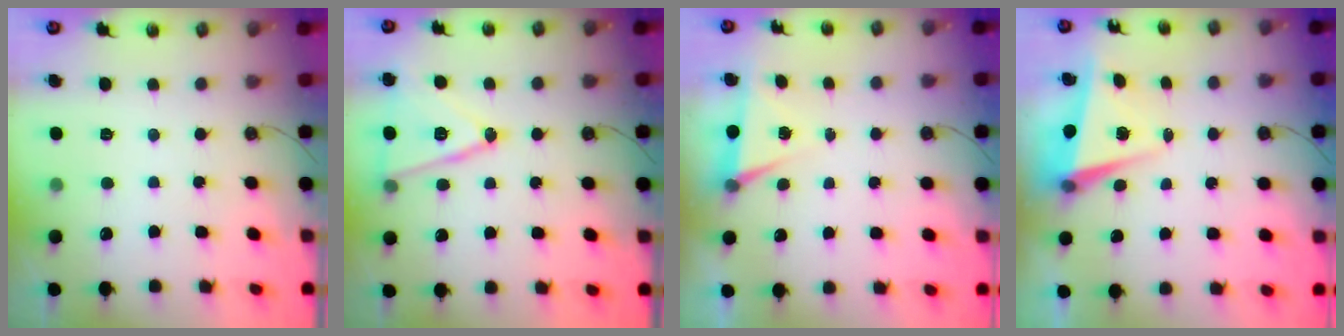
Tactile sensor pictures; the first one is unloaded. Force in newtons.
{"total": 14.8, "press": 14.4, "slide": 3.4}
{"total": 5.0, "press": 2.2, "slide": 4.5}
{"total": 5.5, "press": 5.4, "slide": 0.8}